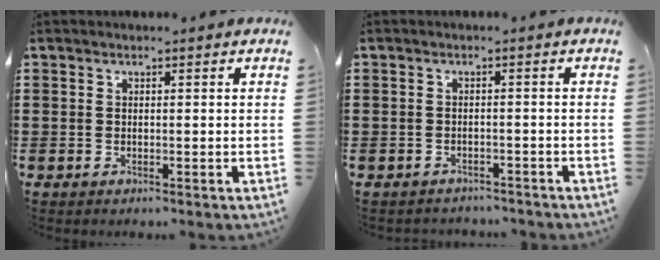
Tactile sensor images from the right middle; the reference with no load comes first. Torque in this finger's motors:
{"motor_torque": [-0.01, 0.15, -0.33, -0.06]}